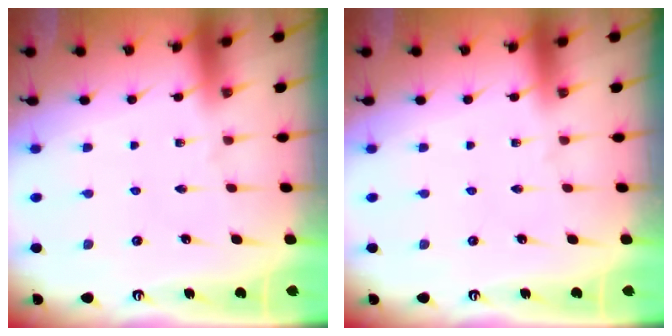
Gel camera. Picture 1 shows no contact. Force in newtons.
{"total": 0.0}